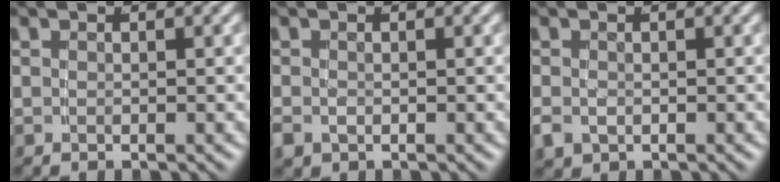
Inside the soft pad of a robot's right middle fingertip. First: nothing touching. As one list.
[{"total": 1.5, "force": [-0.7, 1.0, 0.7], "torque": [-0.028, -0.012, -0.005]}, {"total": 1.8, "force": [-0.8, 1.3, 0.9], "torque": [-0.032, -0.011, -0.006]}]